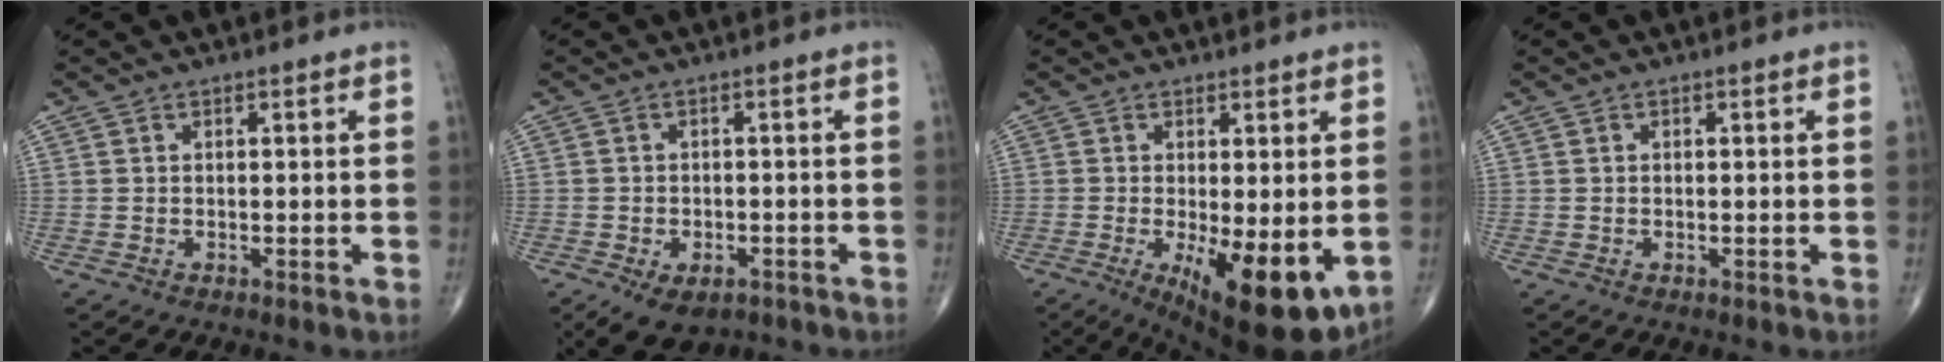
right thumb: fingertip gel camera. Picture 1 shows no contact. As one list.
[{"total": 8.0, "force": [-4.6, 4.8, 4.4], "torque": [-0.061, 0.013, -0.065]}, {"total": 13.6, "force": [-3.3, 4.8, 12.3], "torque": [-0.178, -0.028, -0.035]}, {"total": 0.0}]